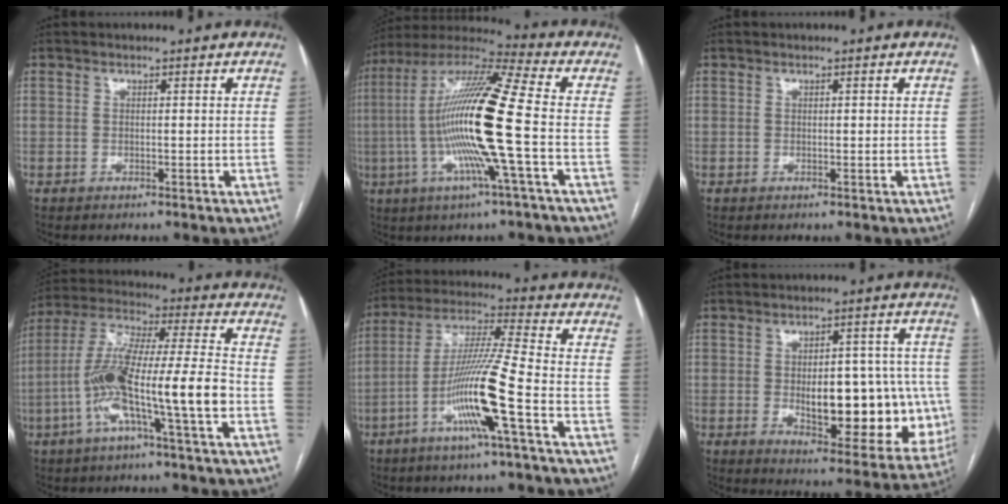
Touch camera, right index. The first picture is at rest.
{"total": 18.8, "force": [-2.8, -0.3, 18.6], "torque": [-0.366, -0.001, -0.070]}
{"total": 0.0}
{"total": 15.7, "force": [-4.8, 0.3, 14.9], "torque": [-0.292, 0.010, -0.095]}
{"total": 13.4, "force": [-5.1, -1.2, 12.3], "torque": [-0.242, -0.002, -0.102]}
{"total": 18.2, "force": [-2.2, 7.9, 16.2], "torque": [-0.184, 0.019, -0.003]}